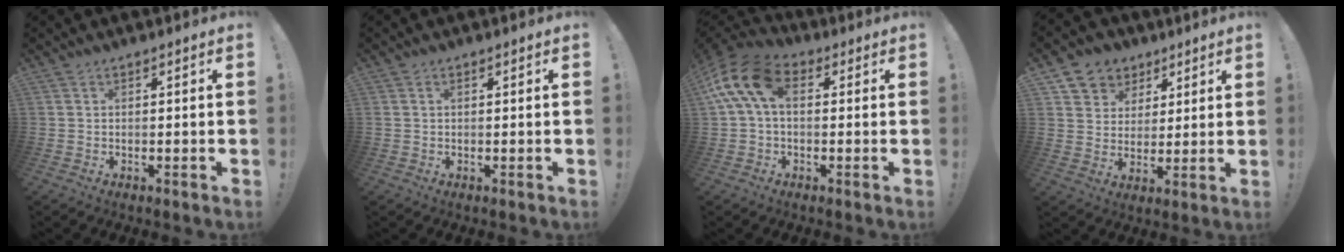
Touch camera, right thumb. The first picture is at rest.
{"total": 0.6, "force": [0.2, 0.5, 0.3], "torque": [-0.013, 0.005, 0.004]}
{"total": 13.6, "force": [3.2, 7.5, 10.8], "torque": [-0.213, 0.002, 0.060]}
{"total": 7.8, "force": [3.4, 6.9, 1.1], "torque": [-0.013, -0.025, 0.071]}